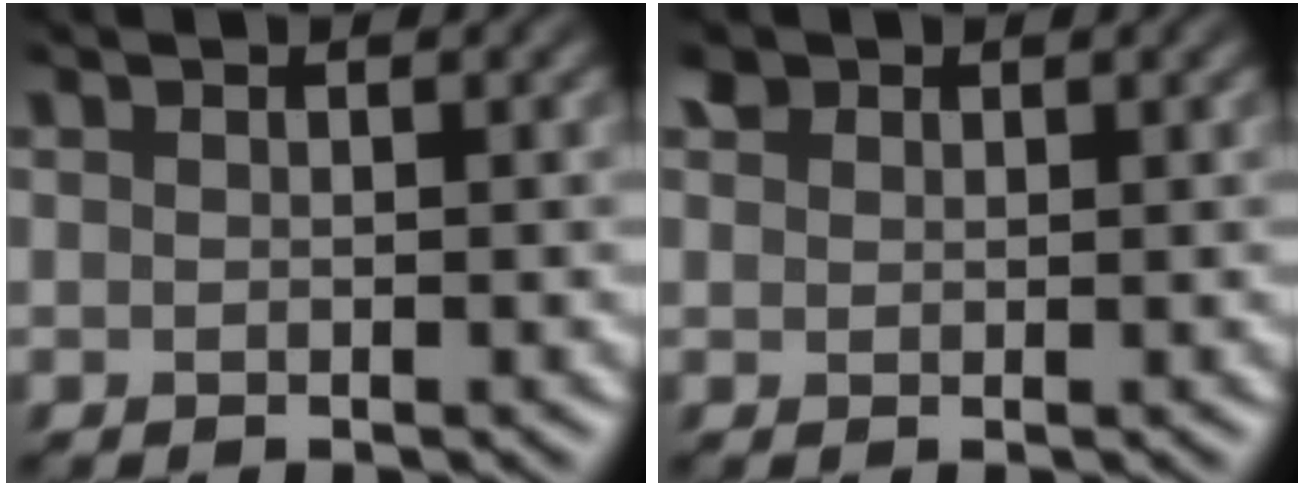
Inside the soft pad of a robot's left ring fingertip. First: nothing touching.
{"total": 1.0, "force": [0.6, 0.8, 0.2], "torque": [-0.006, 0.003, 0.008]}